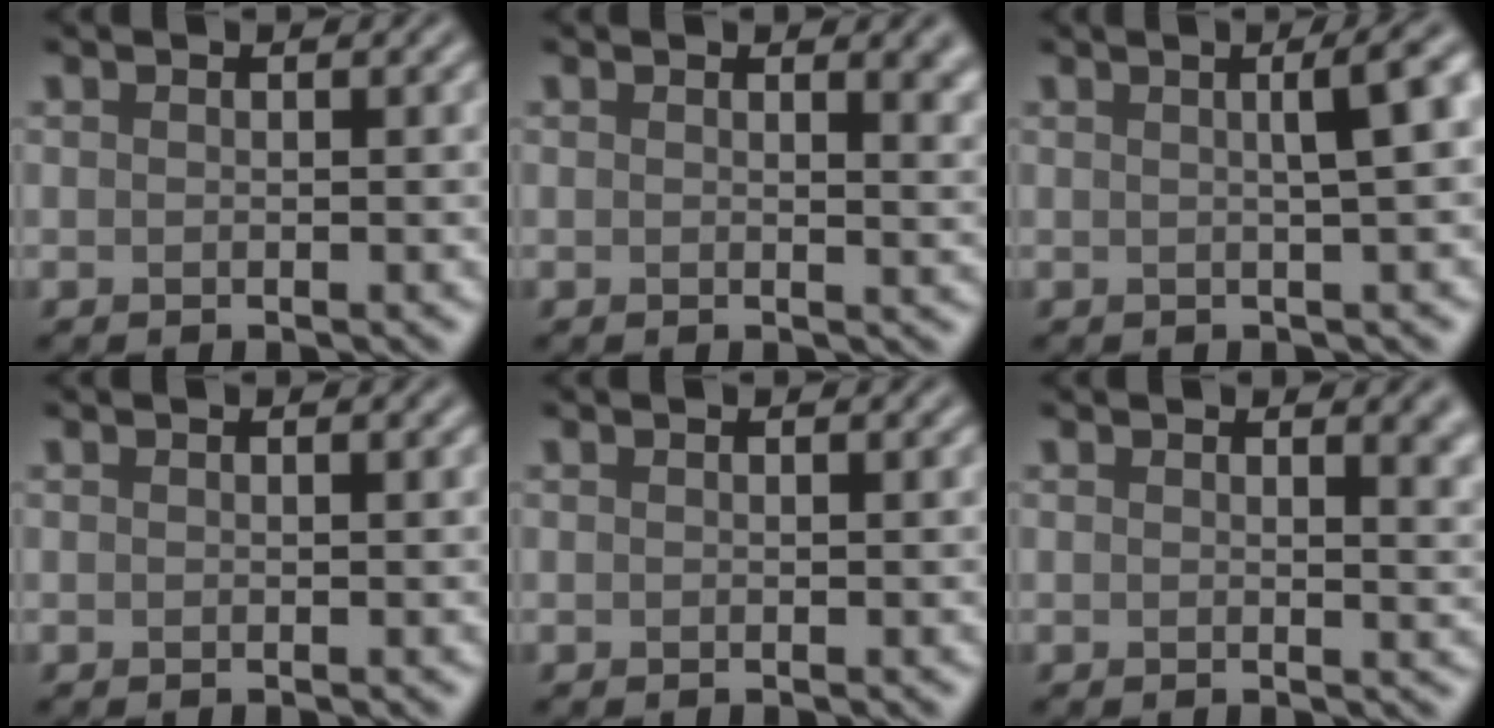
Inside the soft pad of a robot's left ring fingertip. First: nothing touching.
{"total": 3.0, "force": [1.6, 1.3, 2.2], "torque": [-0.013, 0.002, 0.021]}
{"total": 4.5, "force": [0.9, 1.1, 4.2], "torque": [-0.038, 0.020, 0.012]}
{"total": 0.0}
{"total": 0.0}
{"total": 3.3, "force": [1.7, 1.4, 2.5], "torque": [-0.014, 0.003, 0.021]}